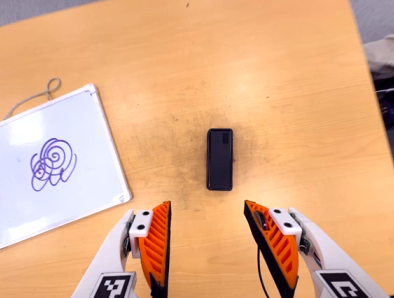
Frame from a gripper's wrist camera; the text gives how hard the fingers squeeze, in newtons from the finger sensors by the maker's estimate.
{"total": 0.0}